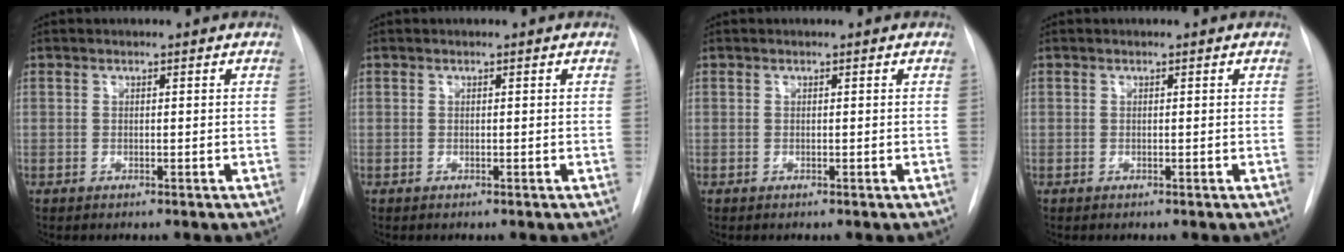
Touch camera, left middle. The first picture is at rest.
{"total": 0.0}
{"total": 0.0}
{"total": 0.0}